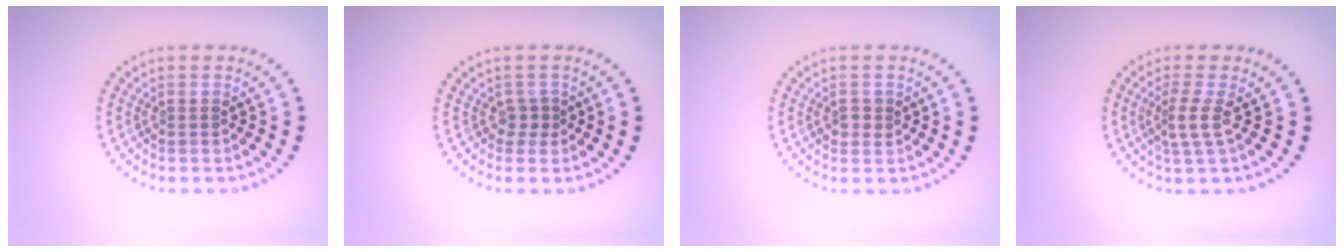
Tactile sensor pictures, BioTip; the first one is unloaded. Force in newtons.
{"total": 1.1, "press": 0.8, "slide": 0.8}
{"total": 1.4, "press": 1.3, "slide": 0.2}
{"total": 2.2, "press": 1.5, "slide": 1.5}